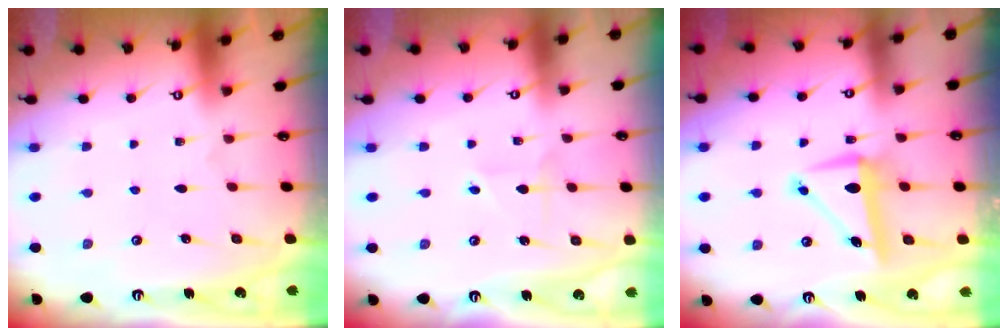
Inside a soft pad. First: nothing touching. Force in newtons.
{"total": 3.2, "press": 3.2, "slide": 0.5}
{"total": 7.5, "press": 7.4, "slide": 1.0}